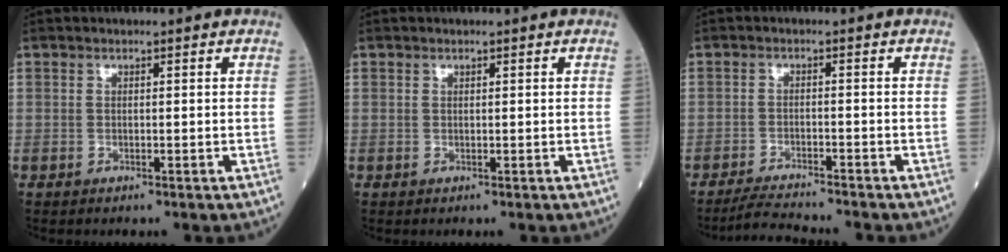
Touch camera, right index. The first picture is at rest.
{"total": 0.0}
{"total": 4.9, "force": [-4.6, -0.7, 1.2], "torque": [-0.025, -0.021, -0.082]}